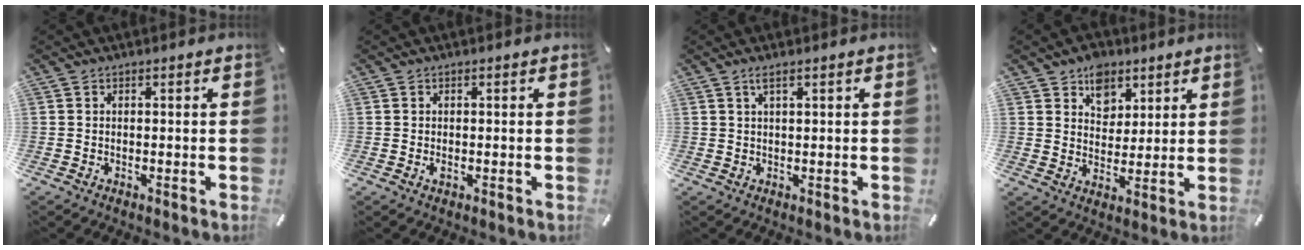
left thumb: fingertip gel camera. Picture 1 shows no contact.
{"total": 0.8, "force": [-0.2, 0.6, 0.6], "torque": [-0.011, -0.002, -0.004]}
{"total": 2.1, "force": [1.1, 0.4, 1.7], "torque": [-0.036, 0.002, 0.018]}
{"total": 7.8, "force": [4.4, 6.1, 1.9], "torque": [-0.015, -0.024, 0.076]}